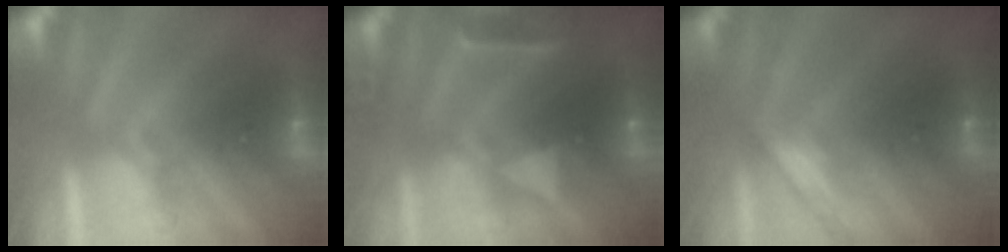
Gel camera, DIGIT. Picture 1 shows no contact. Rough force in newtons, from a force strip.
{"total": 7.5}
{"total": 1.9}